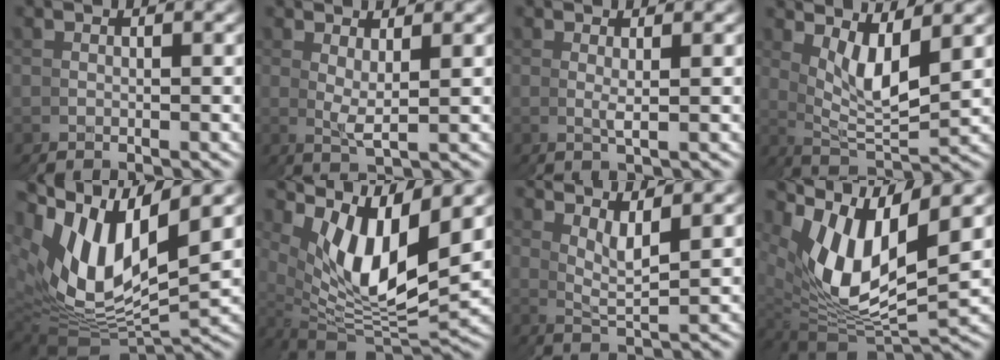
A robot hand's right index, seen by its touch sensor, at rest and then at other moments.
{"total": 1.9, "force": [1.2, 0.8, 1.2], "torque": [-0.028, -0.003, 0.019]}
{"total": 1.0, "force": [0.5, -0.9, -0.2], "torque": [-0.002, 0.001, 0.009]}
{"total": 4.9, "force": [2.4, 2.3, 3.6], "torque": [-0.071, -0.010, 0.043]}
{"total": 13.2, "force": [1.9, 9.2, 9.3], "torque": [-0.187, -0.015, 0.033]}
{"total": 10.9, "force": [0.3, 7.7, 7.7], "torque": [-0.149, -0.035, 0.020]}
{"total": 2.9, "force": [2.5, 0.9, 1.2], "torque": [-0.028, -0.006, 0.038]}
{"total": 11.4, "force": [0.4, 8.4, 7.7], "torque": [-0.162, -0.029, 0.020]}